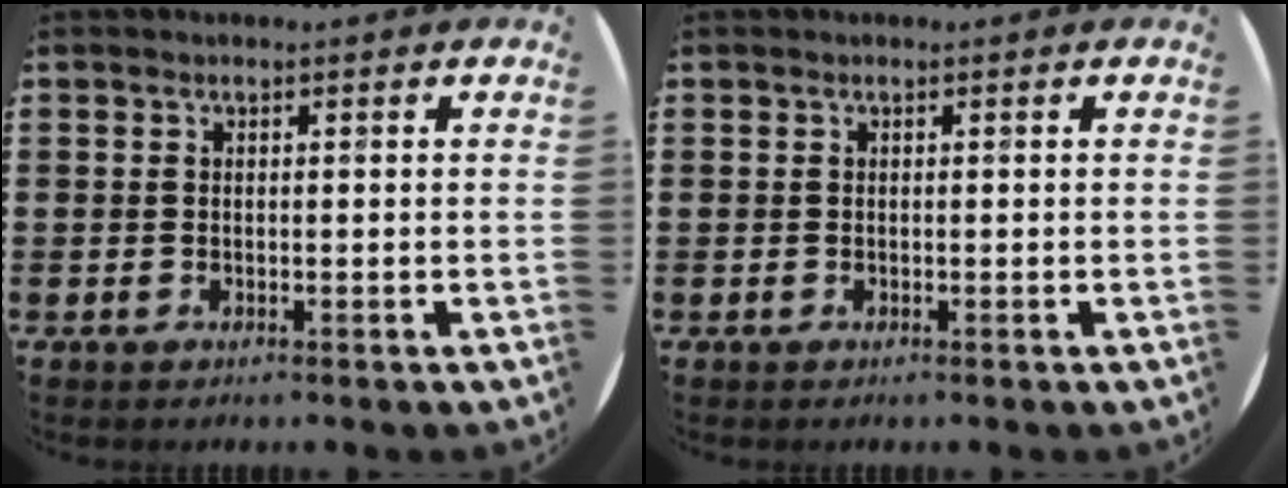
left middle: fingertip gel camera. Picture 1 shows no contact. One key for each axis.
{"total": 0.0}